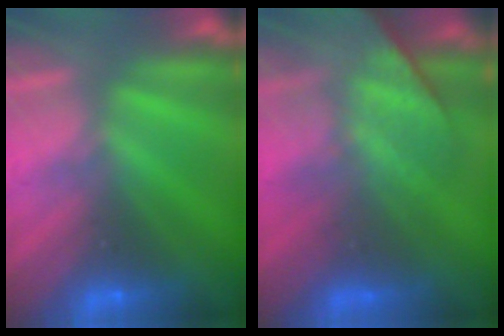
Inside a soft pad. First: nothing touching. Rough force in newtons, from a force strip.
{"total": 9.4}